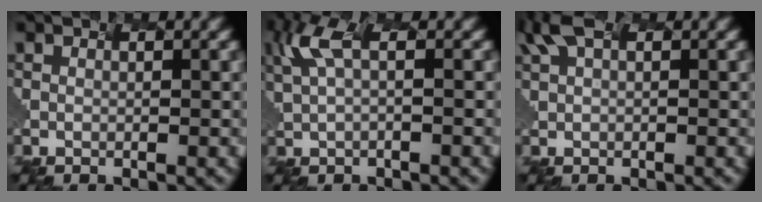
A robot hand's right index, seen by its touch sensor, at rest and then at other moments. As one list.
[{"total": 2.6, "force": [0.1, 0.0, 2.6], "torque": [-0.077, 0.009, 0.041]}, {"total": 1.9, "force": [1.1, 0.1, 1.5], "torque": [-0.041, 0.010, 0.040]}]